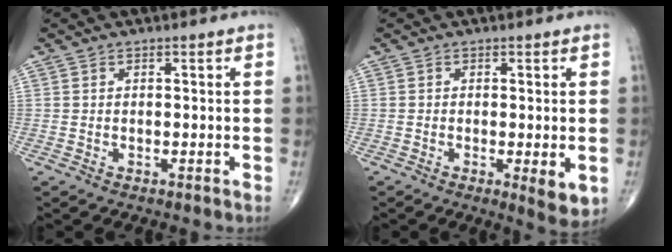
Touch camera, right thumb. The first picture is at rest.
{"total": 4.5, "force": [-1.0, 1.3, 4.2], "torque": [-0.062, -0.013, -0.017]}